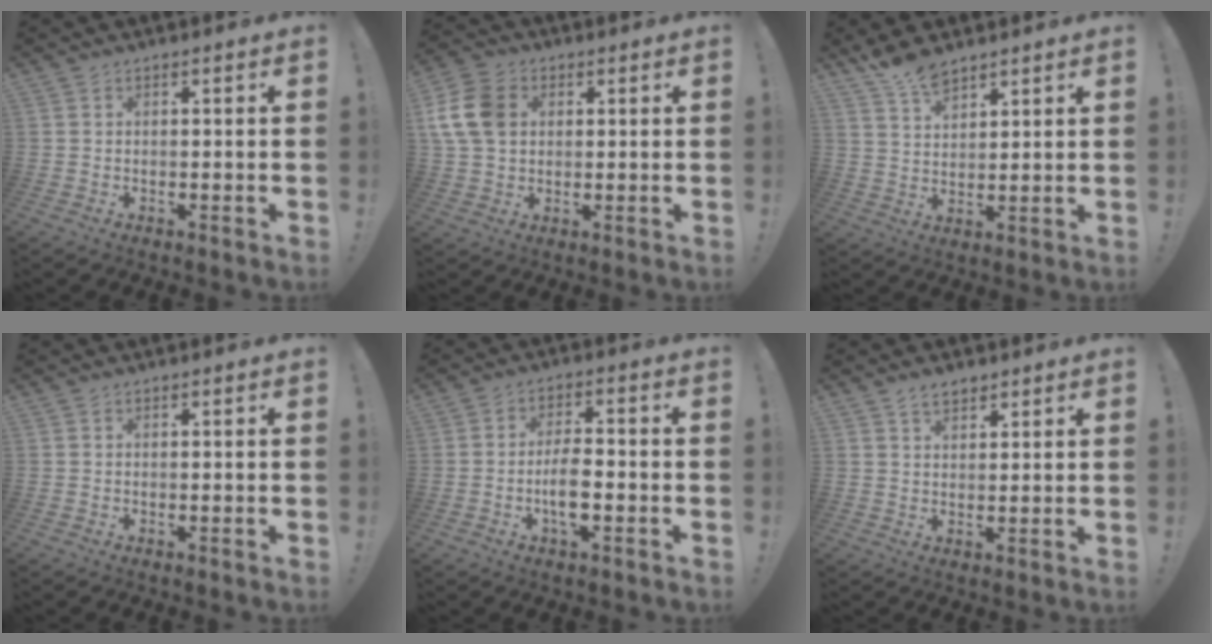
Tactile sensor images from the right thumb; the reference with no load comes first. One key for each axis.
{"total": 12.9, "fx": 2.9, "fy": 9.9, "fz": 7.7, "tx": -0.152, "ty": 0.000, "tz": 0.061}
{"total": 7.4, "fx": 6.2, "fy": 2.7, "fz": 3.0, "tx": -0.057, "ty": -0.039, "tz": 0.116}
{"total": 0.0}
{"total": 7.2, "fx": -2.4, "fy": 2.8, "fz": 6.2, "tx": -0.113, "ty": 0.002, "tz": -0.044}
{"total": 3.9, "fx": 3.0, "fy": 2.0, "fz": 1.7, "tx": -0.027, "ty": -0.012, "tz": 0.054}